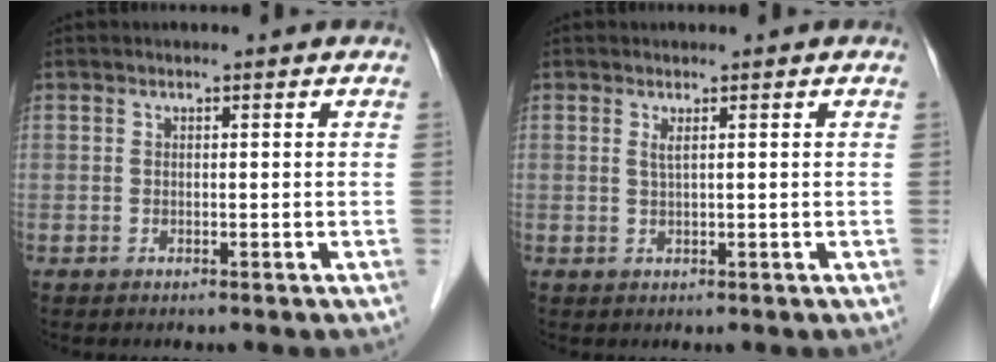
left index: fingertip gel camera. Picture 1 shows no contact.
{"total": 1.1, "force": [0.5, -0.1, 1.0], "torque": [-0.026, -0.004, 0.010]}